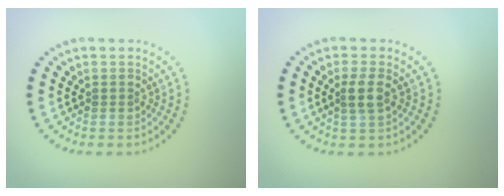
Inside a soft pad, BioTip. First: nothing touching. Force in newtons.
{"total": 2.0, "press": 1.8, "slide": 0.9}